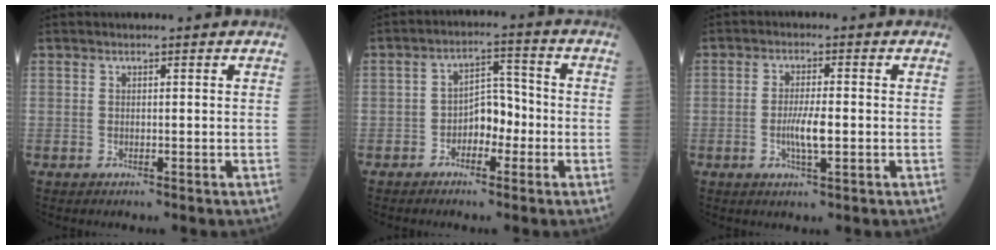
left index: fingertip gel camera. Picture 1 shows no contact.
{"total": 5.0, "force": [-2.1, 2.7, 3.6], "torque": [-0.054, 0.016, -0.042]}
{"total": 3.9, "force": [-1.0, 0.5, 3.8], "torque": [-0.075, -0.007, -0.019]}